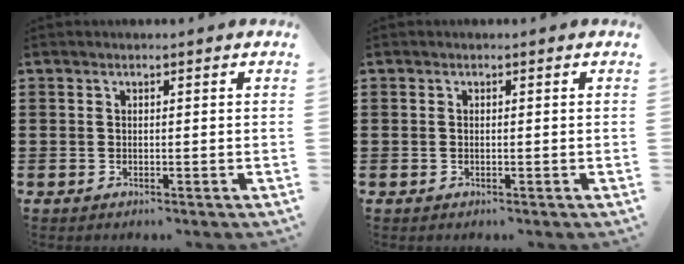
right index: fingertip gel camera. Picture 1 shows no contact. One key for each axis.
{"total": 0.0}